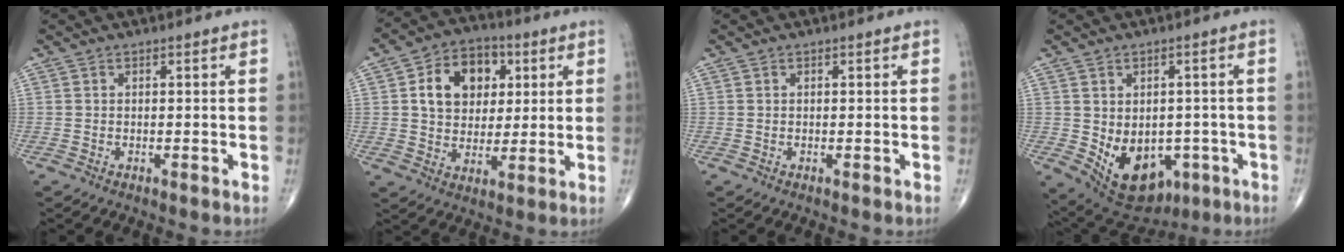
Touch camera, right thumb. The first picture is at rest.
{"total": 12.9, "force": [3.4, 9.7, 7.7], "torque": [-0.087, 0.001, 0.054]}
{"total": 0.0}
{"total": 13.3, "force": [-3.6, 9.3, 8.7], "torque": [-0.106, 0.007, -0.027]}